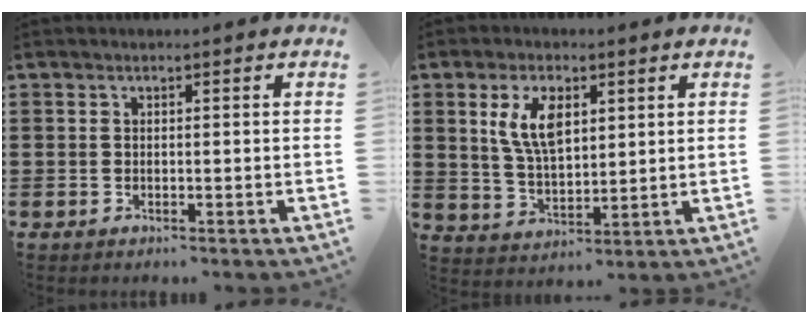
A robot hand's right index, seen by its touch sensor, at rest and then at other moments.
{"total": 7.7, "force": [2.9, 3.7, 6.1], "torque": [-0.123, 0.007, 0.049]}